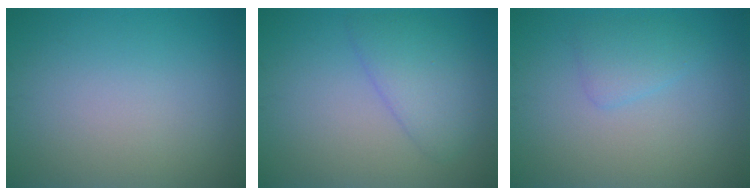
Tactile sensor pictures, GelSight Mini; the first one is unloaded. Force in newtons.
{"total": 3.4, "press": 3.4, "slide": 0.2}
{"total": 1.8, "press": 1.8, "slide": 0.0}